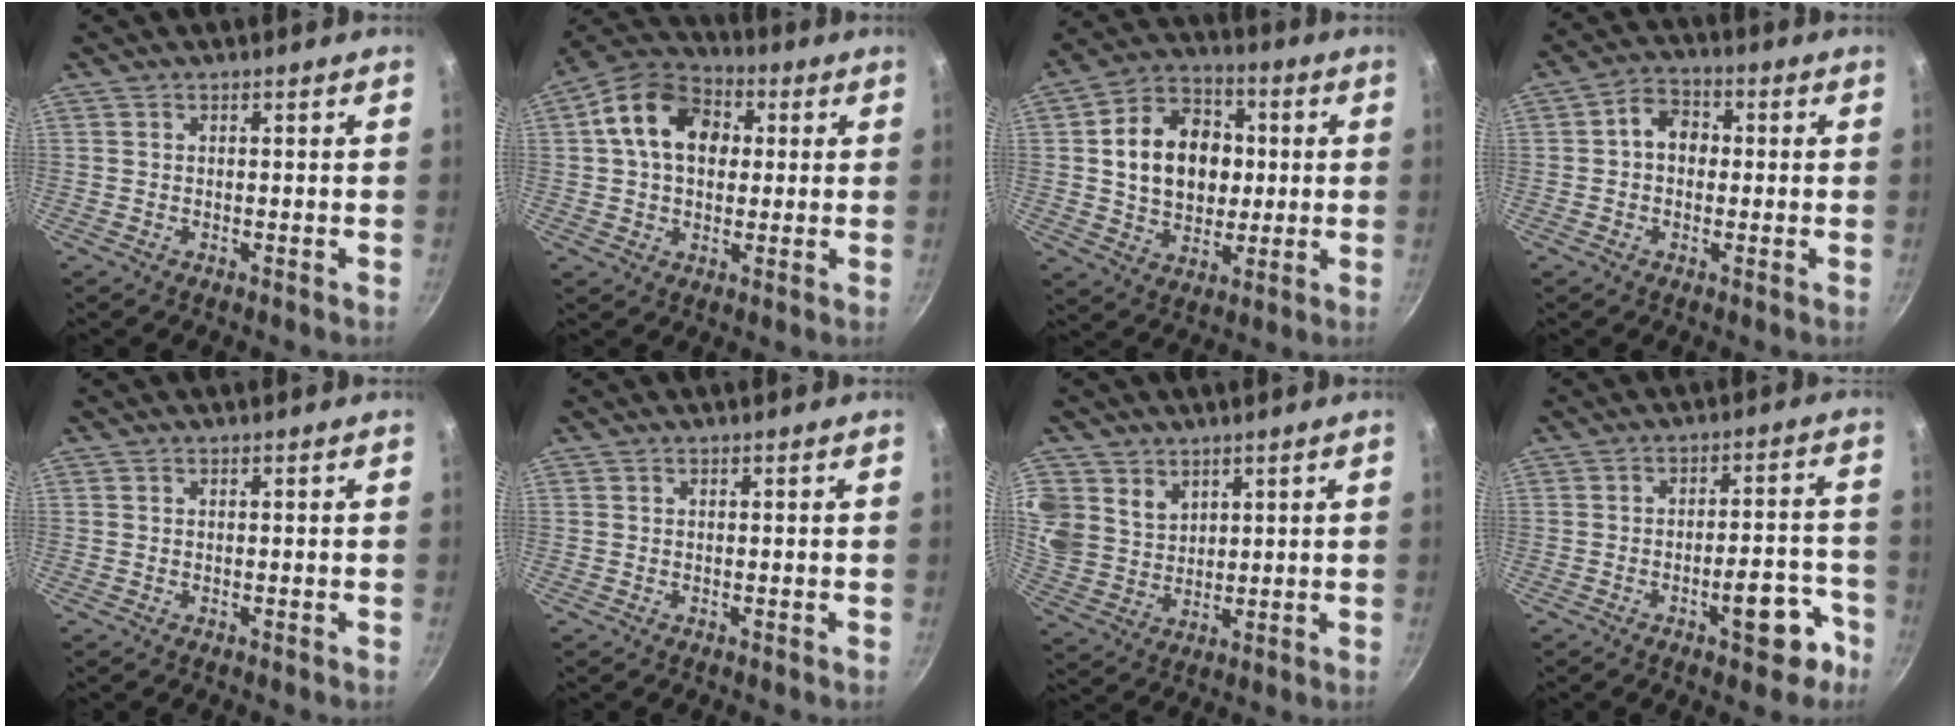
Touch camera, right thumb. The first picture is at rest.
{"total": 14.6, "force": [2.9, 10.6, 9.6], "torque": [-0.133, 0.023, 0.030]}
{"total": 16.6, "force": [1.6, 12.7, 10.6], "torque": [-0.136, 0.019, 0.023]}
{"total": 6.3, "force": [0.3, 5.0, 3.9], "torque": [-0.034, 0.017, -0.007]}
{"total": 0.0}
{"total": 0.0}
{"total": 12.4, "force": [6.0, 9.8, 4.8], "torque": [-0.100, -0.010, 0.132]}
{"total": 9.5, "force": [-5.0, 3.7, 7.2], "torque": [-0.061, 0.046, -0.059]}